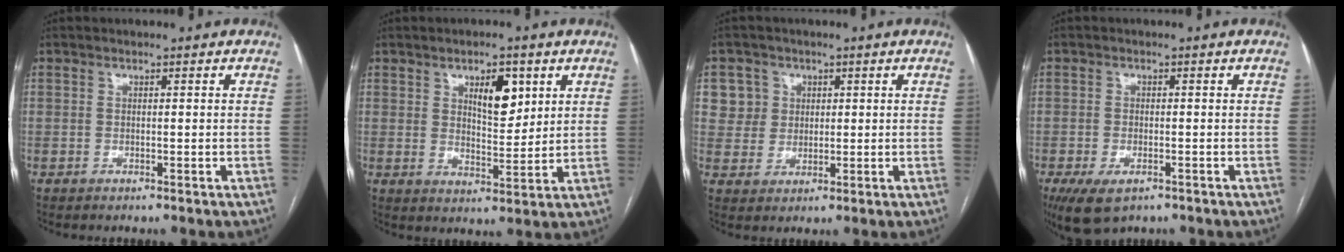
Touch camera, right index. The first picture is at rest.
{"total": 6.8, "force": [3.1, 2.7, 5.4], "torque": [-0.087, 0.000, 0.054]}
{"total": 5.2, "force": [1.8, 4.9, 0.1], "torque": [0.009, 0.009, 0.038]}
{"total": 6.2, "force": [-3.7, 3.0, 4.0], "torque": [-0.074, -0.011, -0.059]}